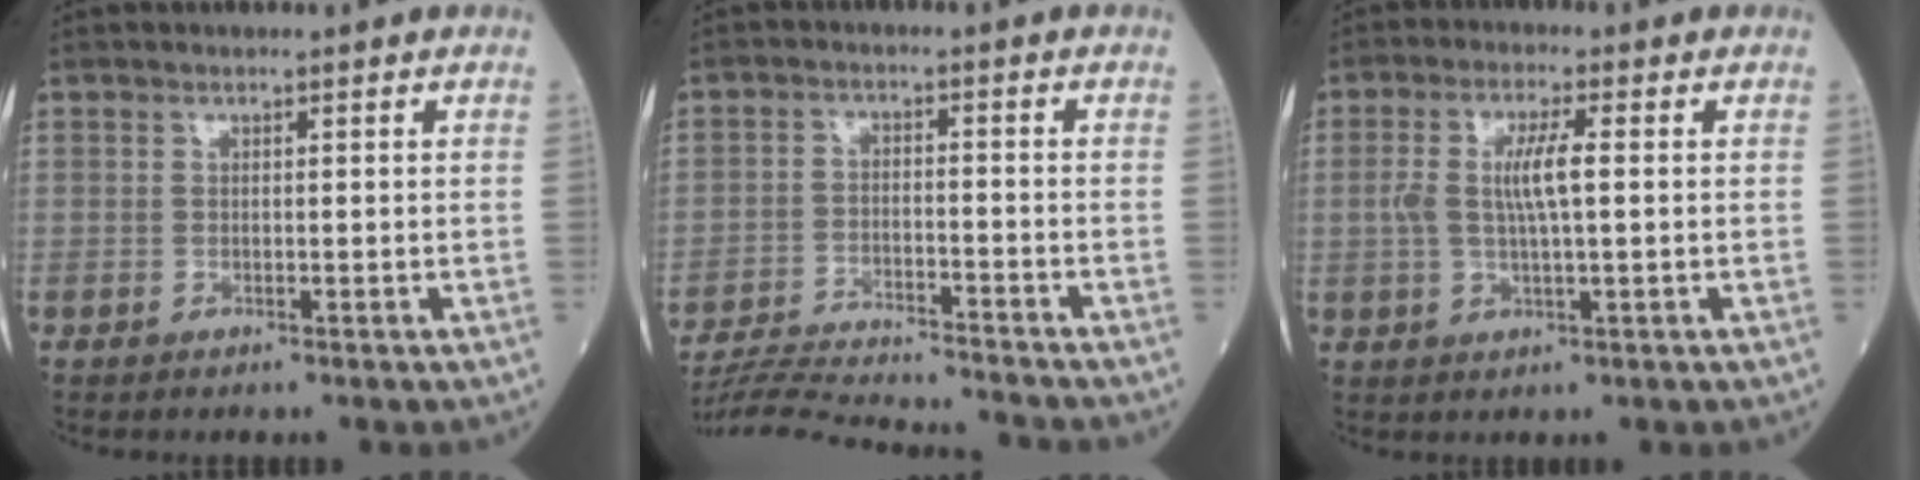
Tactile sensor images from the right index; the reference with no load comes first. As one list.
[{"total": 14.1, "force": [-13.5, -0.2, 3.9], "torque": [-0.062, -0.012, -0.212]}, {"total": 5.9, "force": [0.5, 1.0, 5.8], "torque": [-0.125, 0.007, 0.009]}]